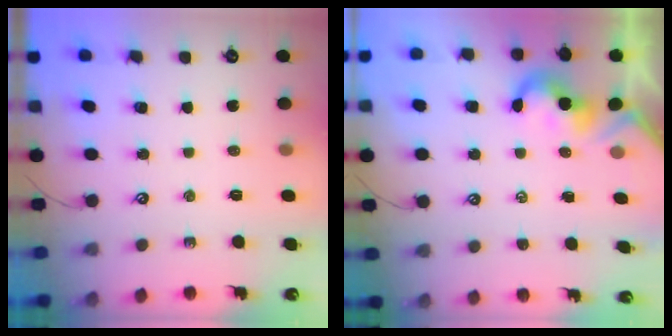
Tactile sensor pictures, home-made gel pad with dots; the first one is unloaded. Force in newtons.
{"total": 2.1, "press": 2.1, "slide": 0.4}